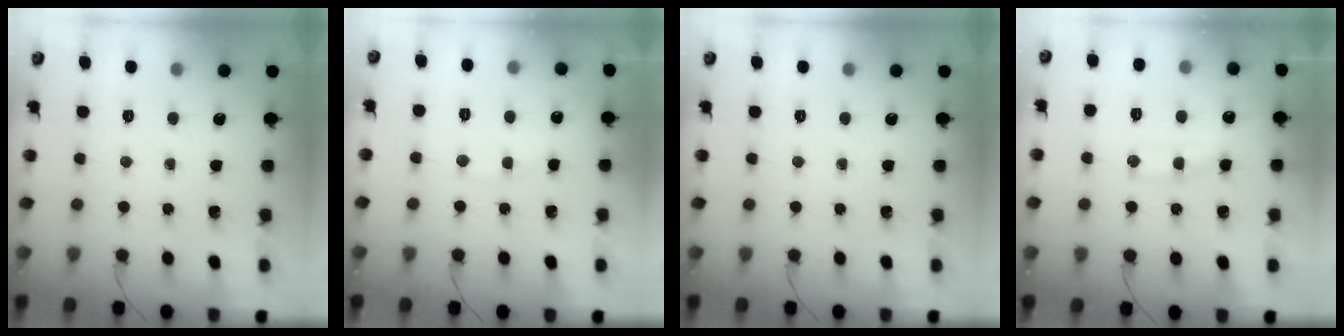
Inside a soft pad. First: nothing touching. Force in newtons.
{"total": 7.7, "press": 7.5, "slide": 1.6}
{"total": 0.0}
{"total": 12.6, "press": 12.6, "slide": 0.8}